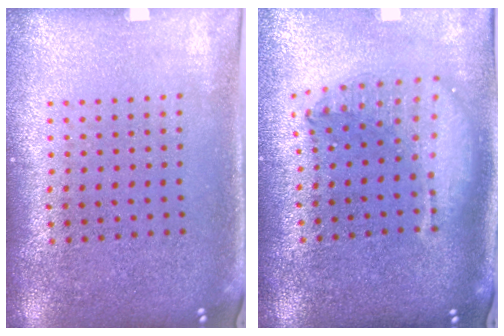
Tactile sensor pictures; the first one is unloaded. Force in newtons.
{"total": 1.9, "press": 1.6, "slide": 1.1}